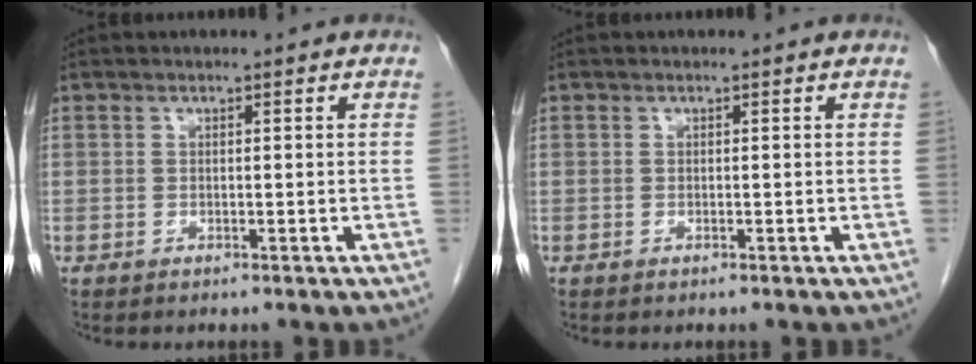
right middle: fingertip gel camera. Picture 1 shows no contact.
{"total": 0.0}